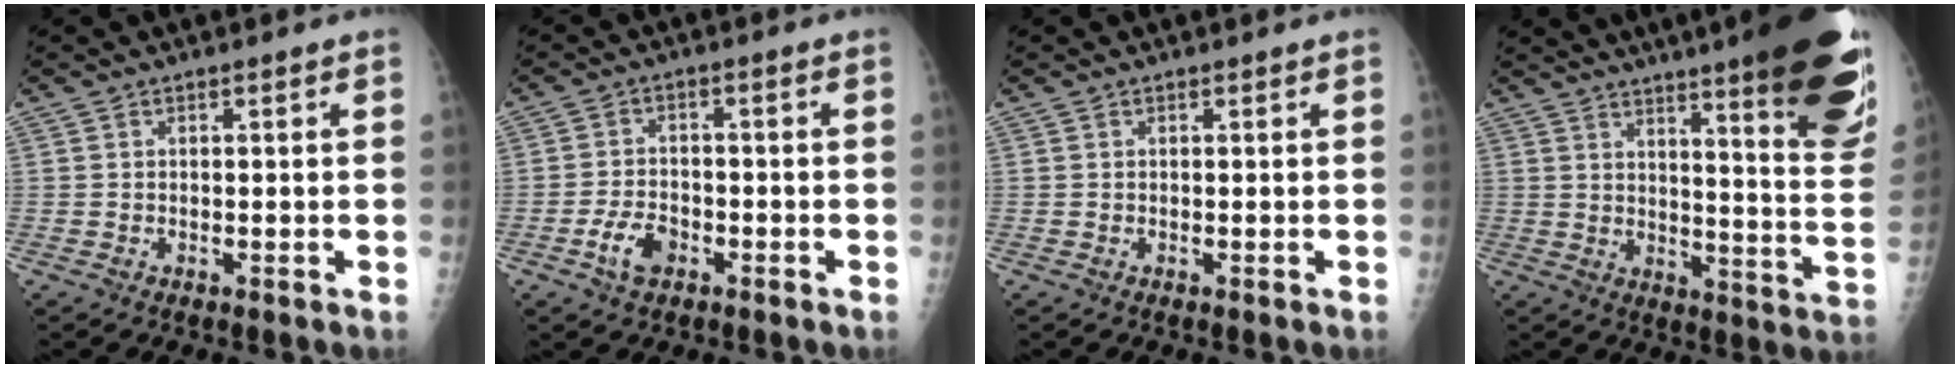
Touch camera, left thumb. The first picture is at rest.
{"total": 5.2, "force": [-2.7, 3.1, 3.2], "torque": [-0.055, 0.018, -0.048]}
{"total": 0.0}
{"total": 25.1, "force": [16.0, 3.5, 19.0], "torque": [-0.217, -0.085, 0.209]}